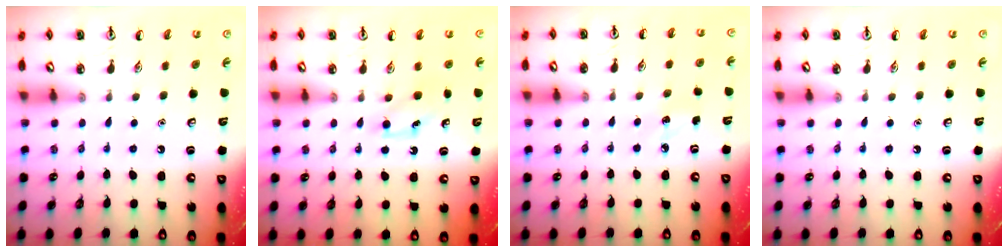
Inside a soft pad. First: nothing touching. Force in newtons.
{"total": 4.4, "press": 4.2, "slide": 1.4}
{"total": 4.5, "press": 4.3, "slide": 1.6}
{"total": 0.0}